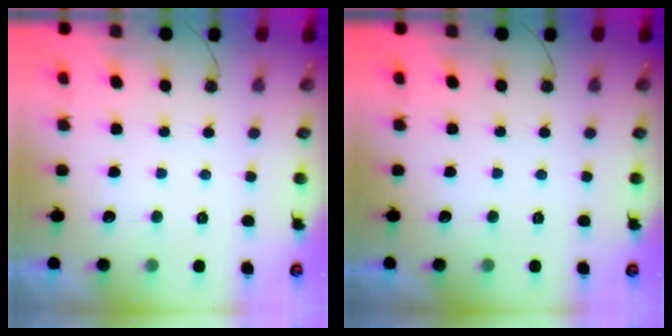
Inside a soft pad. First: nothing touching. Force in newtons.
{"total": 0.0}